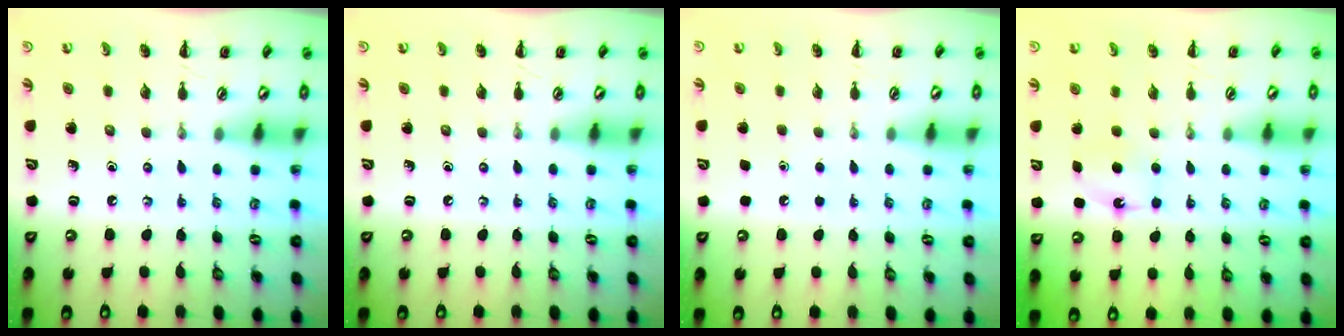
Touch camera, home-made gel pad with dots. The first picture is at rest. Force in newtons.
{"total": 0.0}
{"total": 1.7, "press": 1.7, "slide": 0.1}
{"total": 5.6, "press": 5.5, "slide": 1.4}